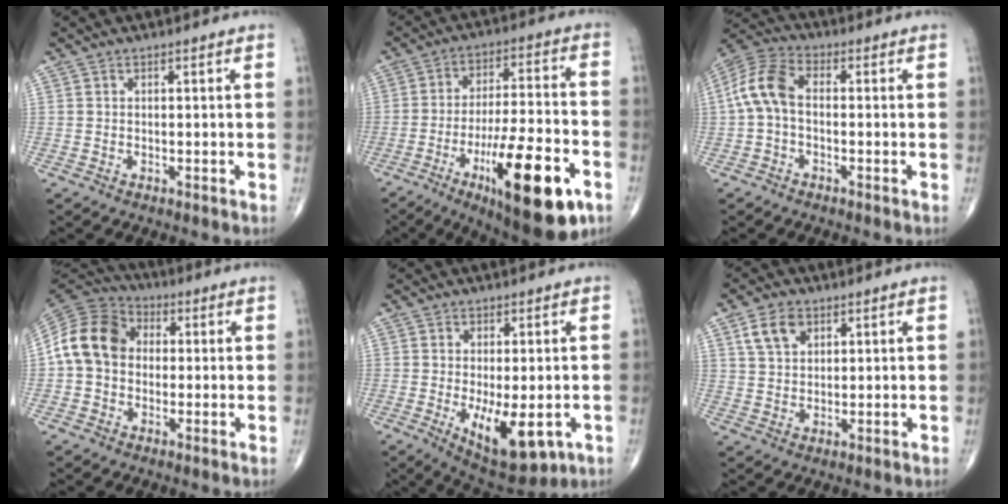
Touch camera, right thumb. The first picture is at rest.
{"total": 21.5, "force": [-9.5, 5.9, 18.4], "torque": [-0.273, 0.034, -0.142]}
{"total": 8.7, "force": [-0.5, 5.1, 7.0], "torque": [-0.149, 0.028, -0.022]}
{"total": 12.2, "force": [0.6, 9.8, 7.3], "torque": [-0.126, 0.033, -0.003]}
{"total": 11.6, "force": [-3.1, 5.0, 10.0], "torque": [-0.142, -0.017, -0.032]}
{"total": 6.1, "force": [2.9, 4.0, 3.5], "torque": [-0.049, -0.008, 0.055]}